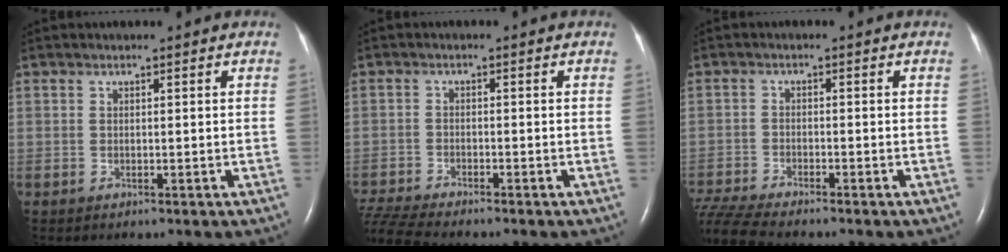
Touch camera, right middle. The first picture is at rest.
{"total": 7.3, "force": [-6.9, -0.2, 2.6], "torque": [-0.055, -0.016, -0.125]}
{"total": 8.8, "force": [-8.1, 0.2, 3.5], "torque": [-0.074, -0.016, -0.145]}